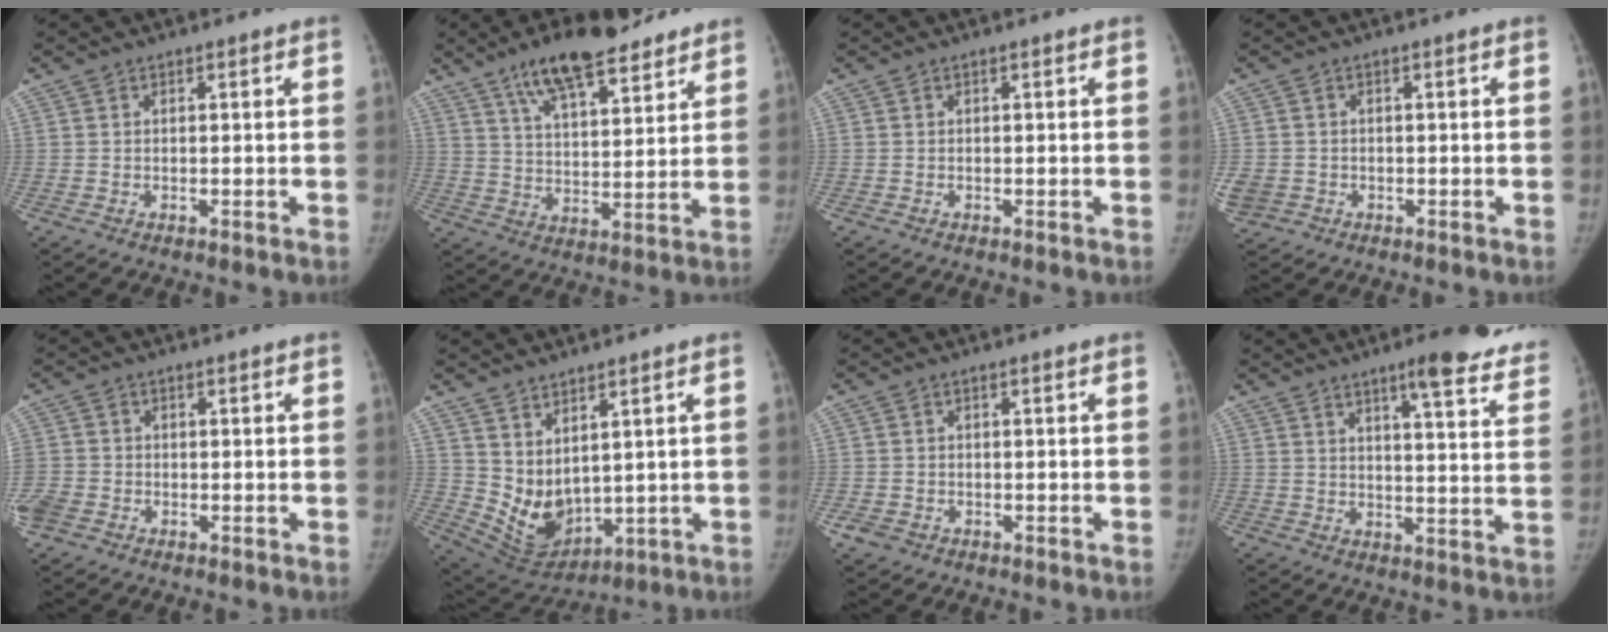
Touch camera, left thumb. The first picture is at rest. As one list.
[{"total": 16.4, "force": [11.2, 5.6, 10.6], "torque": [-0.144, -0.042, 0.187]}, {"total": 0.0}, {"total": 4.8, "force": [-1.0, 4.3, 1.9], "torque": [-0.052, 0.005, -0.010]}, {"total": 5.9, "force": [-2.1, 5.0, 2.4], "torque": [-0.073, 0.009, -0.038]}, {"total": 9.2, "force": [3.6, 5.4, 6.5], "torque": [-0.090, -0.032, 0.096]}, {"total": 2.5, "force": [-1.3, 1.8, 1.0], "torque": [-0.022, 0.006, -0.019]}, {"total": 16.6, "force": [12.9, 2.8, 10.1], "torque": [-0.091, -0.067, 0.146]}]